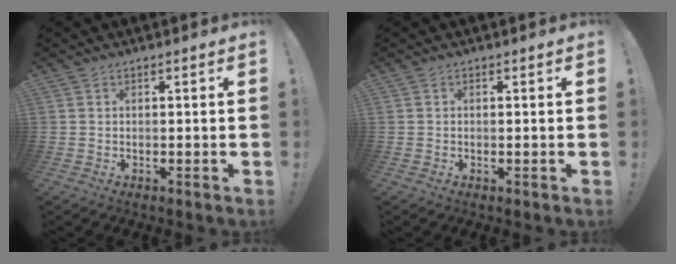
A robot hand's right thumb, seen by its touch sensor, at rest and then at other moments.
{"total": 0.0}